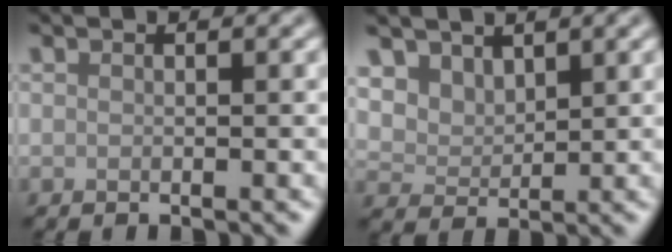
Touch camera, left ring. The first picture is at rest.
{"total": 3.3, "force": [2.4, 1.9, 1.2], "torque": [-0.033, -0.014, 0.057]}